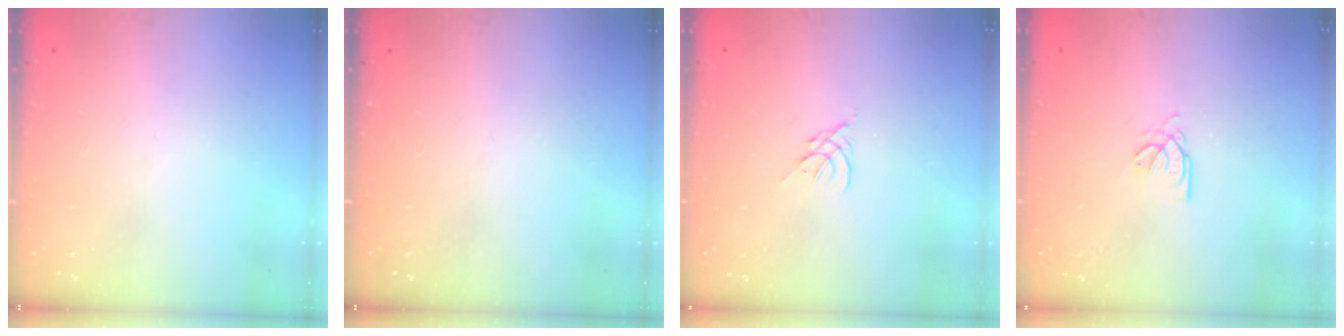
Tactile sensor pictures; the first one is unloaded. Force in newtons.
{"total": 0.0}
{"total": 1.8, "press": 1.7, "slide": 0.5}
{"total": 2.7, "press": 2.7, "slide": 0.4}